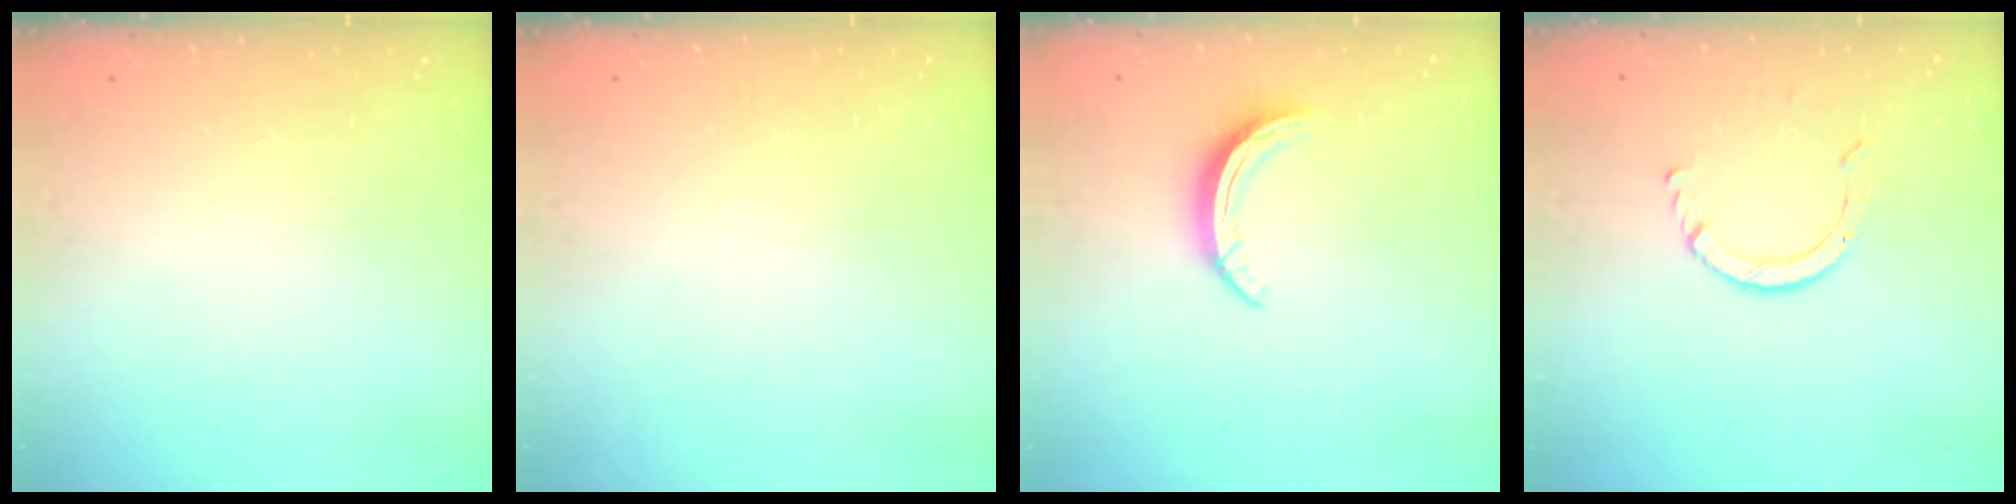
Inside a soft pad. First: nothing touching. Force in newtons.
{"total": 2.6, "press": 2.6, "slide": 0.2}
{"total": 6.3, "press": 6.3, "slide": 0.6}
{"total": 4.4, "press": 4.3, "slide": 0.4}